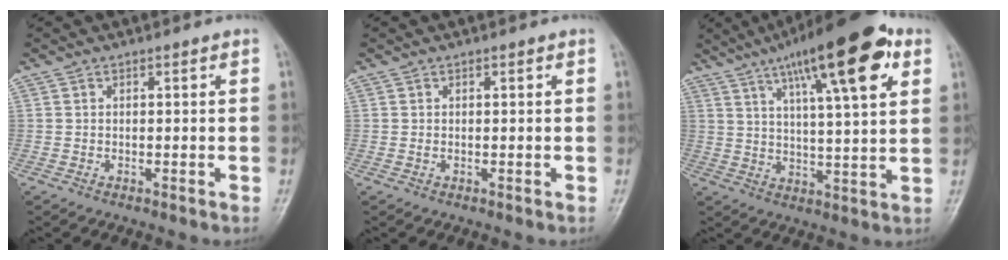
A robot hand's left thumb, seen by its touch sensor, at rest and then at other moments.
{"total": 0.7, "force": [0.2, 0.4, 0.5], "torque": [-0.006, 0.000, 0.003]}
{"total": 20.3, "force": [9.9, 5.2, 16.9], "torque": [-0.238, -0.010, 0.151]}